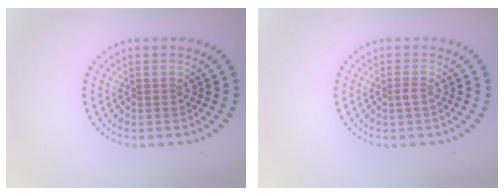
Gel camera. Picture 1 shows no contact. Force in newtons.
{"total": 0.9, "press": 0.7, "slide": 0.6}